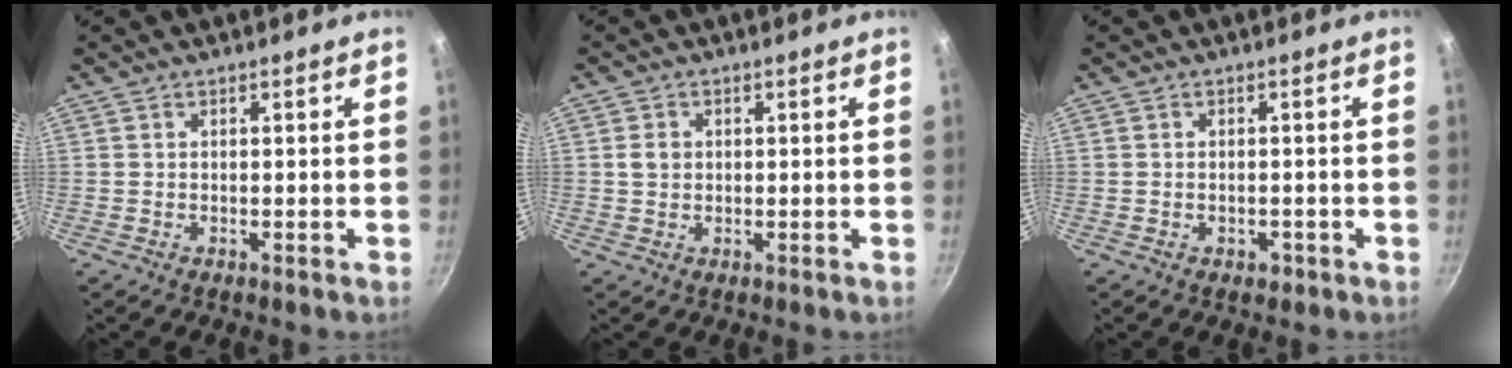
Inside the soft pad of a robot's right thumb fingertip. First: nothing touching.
{"total": 2.4, "force": [0.3, 2.0, 1.2], "torque": [-0.011, 0.004, 0.004]}
{"total": 1.8, "force": [-0.8, 1.2, 1.1], "torque": [-0.016, 0.003, -0.008]}